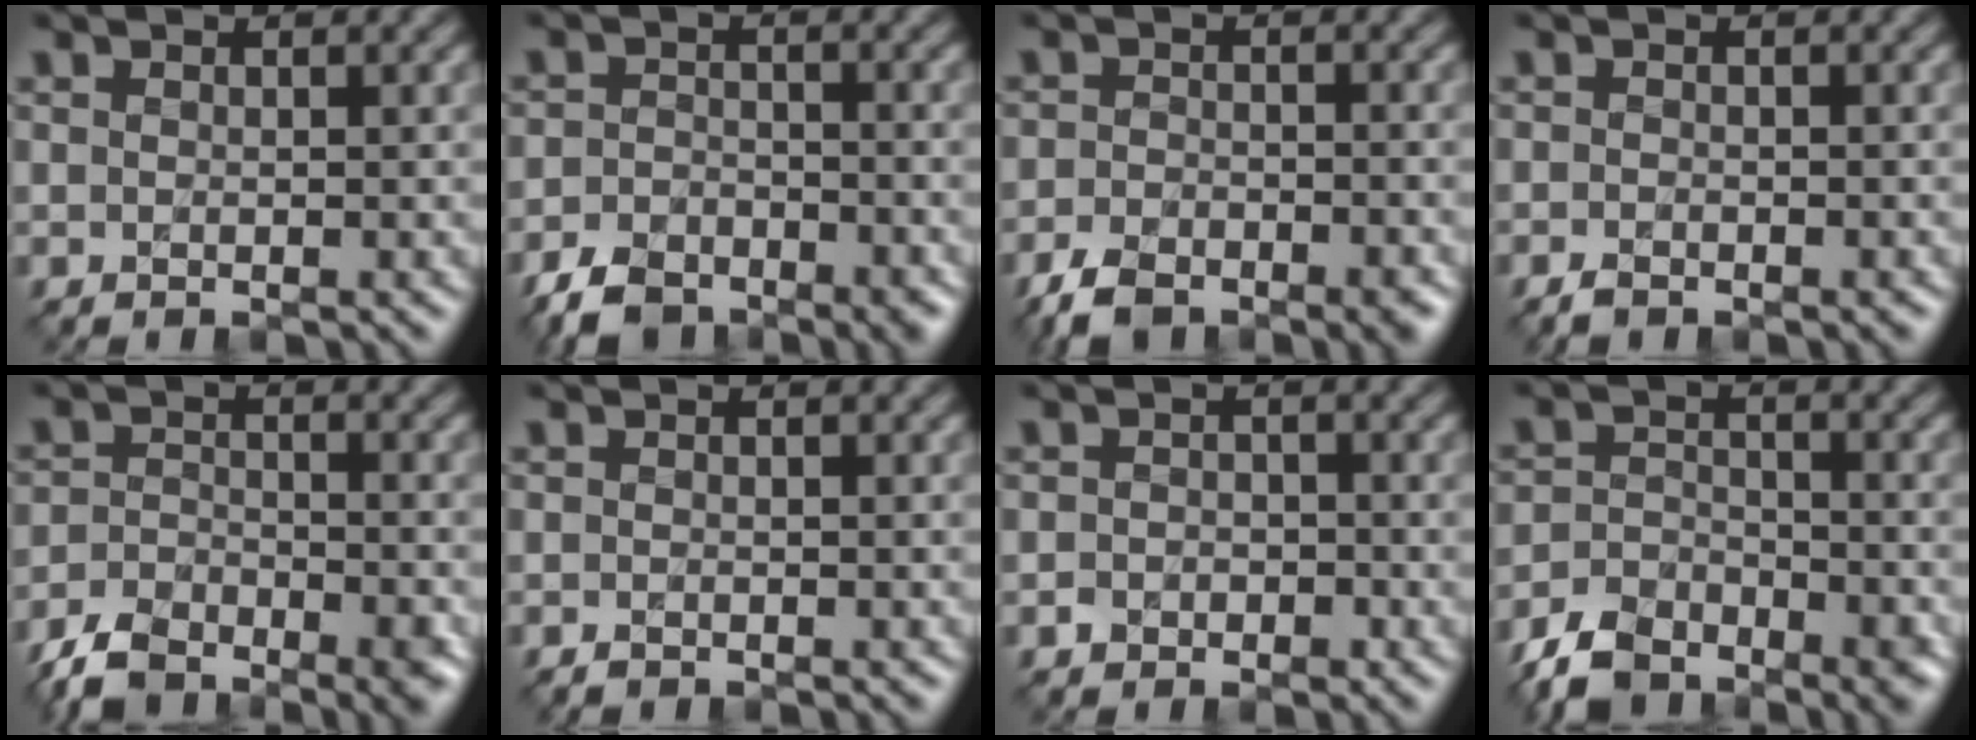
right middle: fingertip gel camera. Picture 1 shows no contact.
{"total": 5.6, "force": [-4.3, 2.6, 2.4], "torque": [-0.034, -0.014, -0.075]}
{"total": 6.0, "force": [-4.5, 2.5, 3.0], "torque": [-0.044, -0.018, -0.076]}
{"total": 1.4, "force": [-1.1, 0.6, 0.7], "torque": [-0.010, -0.002, -0.021]}
{"total": 6.9, "force": [-5.4, 2.7, 3.3], "torque": [-0.054, -0.019, -0.097]}
{"total": 0.7, "force": [-0.6, 0.3, 0.4], "torque": [-0.004, -0.003, -0.009]}
{"total": 1.6, "force": [-0.7, 1.2, 0.6], "torque": [-0.003, -0.001, -0.015]}
{"total": 6.6, "force": [-5.3, 2.9, 2.6], "torque": [-0.040, -0.017, -0.094]}